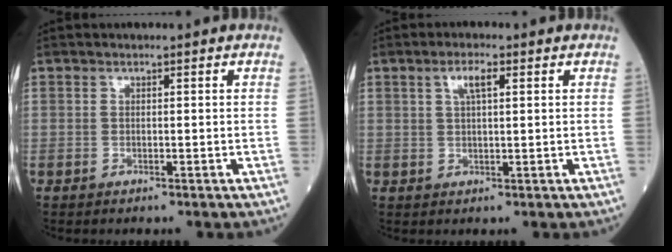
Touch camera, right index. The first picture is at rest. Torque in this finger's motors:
{"motor_torque": [0.02, 0.02, 0.02, 0.04]}